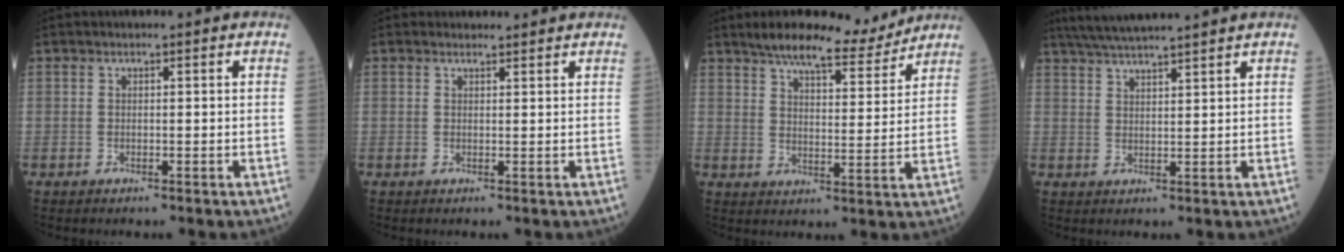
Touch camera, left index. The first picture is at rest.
{"total": 1.7, "force": [1.7, 0.4, 0.0], "torque": [-0.013, 0.005, 0.024]}
{"total": 10.7, "force": [9.6, 1.8, 4.3], "torque": [-0.067, 0.004, 0.141]}
{"total": 9.3, "force": [8.2, -0.7, 4.2], "torque": [-0.073, 0.029, 0.130]}